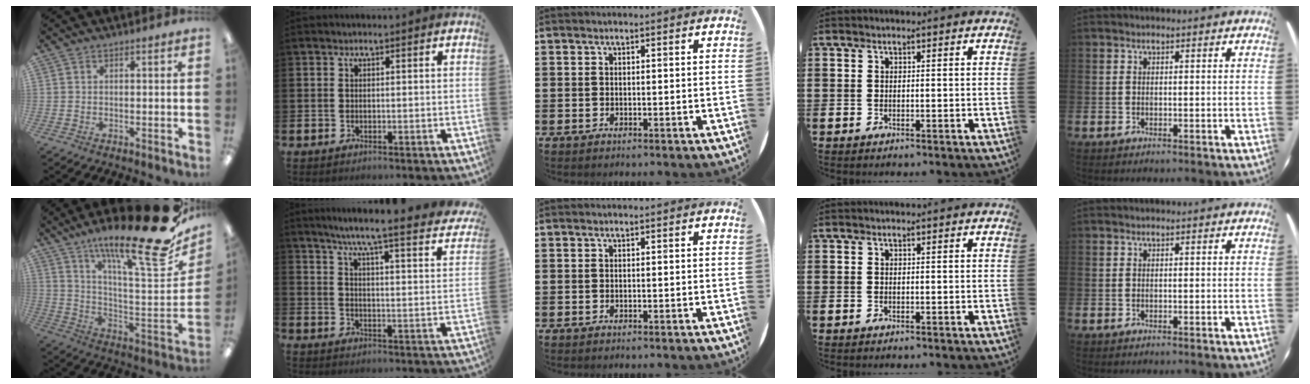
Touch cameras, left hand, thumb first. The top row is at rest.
{"thumb": {"total": 24.8, "force": [17.3, 4.9, 17.1], "torque": [-0.255, -0.127, 0.274]}, "index": {"total": 6.2, "force": [5.3, -0.1, 3.2], "torque": [-0.079, -0.044, 0.082]}}